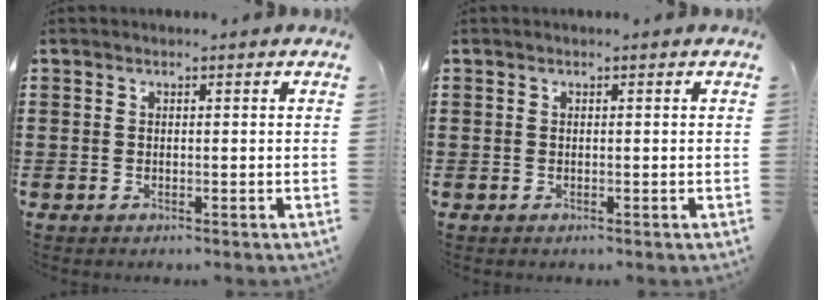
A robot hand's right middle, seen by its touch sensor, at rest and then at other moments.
{"total": 0.0}